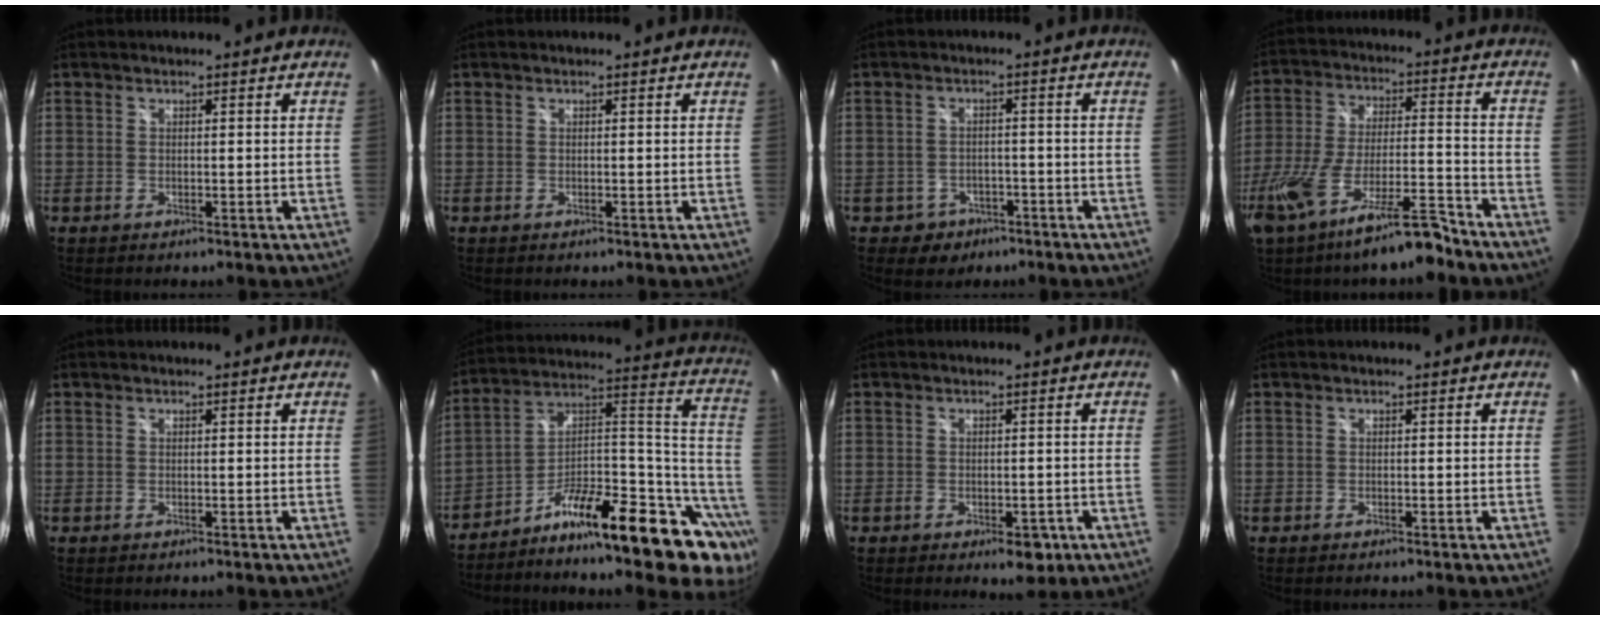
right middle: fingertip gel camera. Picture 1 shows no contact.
{"total": 0.0}
{"total": 5.1, "force": [-2.7, 4.2, 0.9], "torque": [-0.032, 0.007, -0.032]}
{"total": 17.2, "force": [-12.6, 2.9, 11.4], "torque": [-0.227, -0.035, -0.210]}
{"total": 0.0}
{"total": 24.2, "force": [-15.9, 6.2, 17.1], "torque": [-0.182, 0.040, -0.254]}
{"total": 4.7, "force": [-2.4, 2.4, 3.2], "torque": [-0.049, -0.011, -0.031]}
{"total": 0.0}